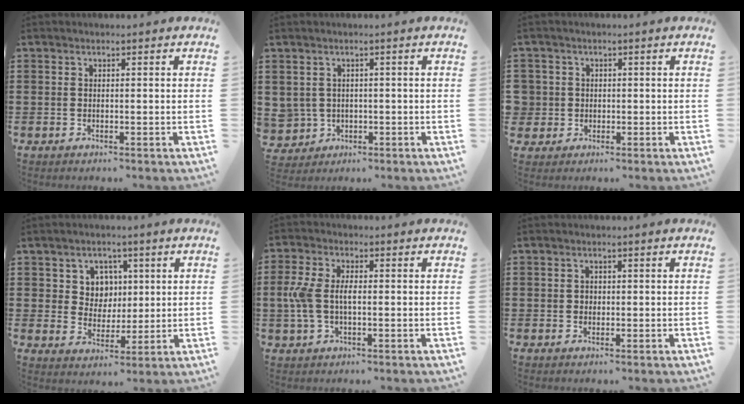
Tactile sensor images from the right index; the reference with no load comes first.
{"total": 2.3, "force": [0.3, 2.3, 0.0], "torque": [-0.021, 0.005, 0.001]}
{"total": 2.7, "force": [-0.2, 2.7, 0.0], "torque": [-0.013, 0.011, -0.008]}
{"total": 5.3, "force": [2.0, 4.7, 1.4], "torque": [-0.044, 0.009, 0.034]}
{"total": 5.5, "force": [-0.3, 2.7, 4.8], "torque": [-0.125, -0.006, -0.017]}
{"total": 0.8, "force": [0.1, 0.7, 0.3], "torque": [-0.009, 0.003, 0.002]}